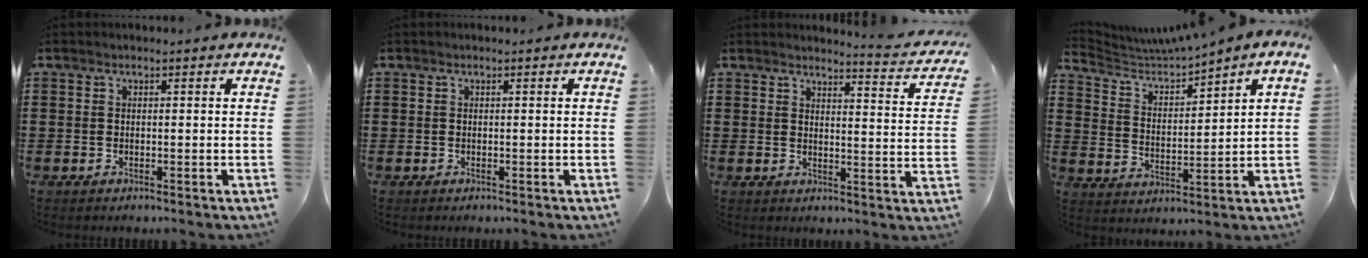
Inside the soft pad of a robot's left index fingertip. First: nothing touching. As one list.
[{"total": 0.0}, {"total": 3.5, "force": [3.3, -0.6, 1.1], "torque": [-0.022, -0.031, 0.050]}, {"total": 4.2, "force": [4.0, -0.3, 1.3], "torque": [-0.049, -0.032, 0.062]}]